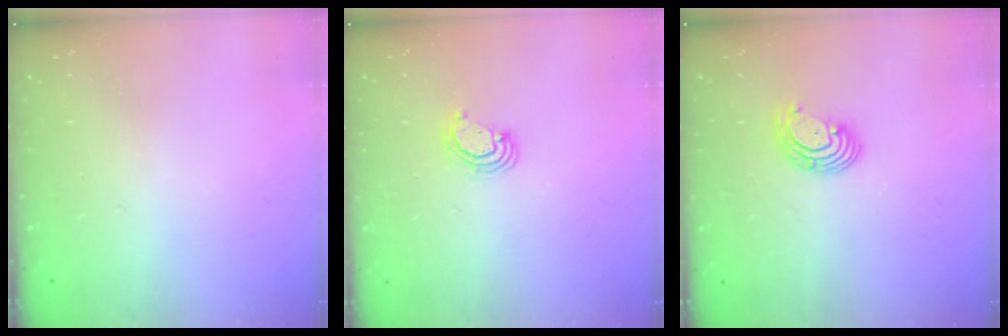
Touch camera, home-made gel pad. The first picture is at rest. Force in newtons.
{"total": 3.2, "press": 3.1, "slide": 0.3}
{"total": 3.2, "press": 3.2, "slide": 0.2}